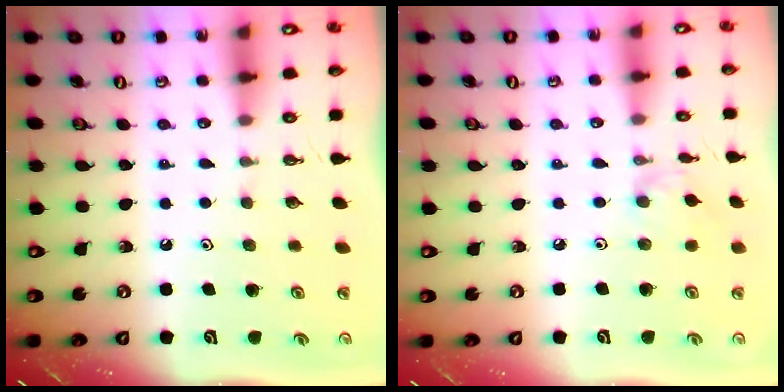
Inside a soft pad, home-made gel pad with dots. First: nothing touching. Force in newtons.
{"total": 2.4, "press": 2.4, "slide": 0.5}